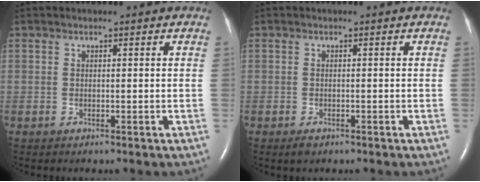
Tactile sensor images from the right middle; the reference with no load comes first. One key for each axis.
{"total": 1.1, "fx": -0.7, "fy": 0.6, "fz": 0.6, "tx": -0.014, "ty": -0.001, "tz": -0.009}